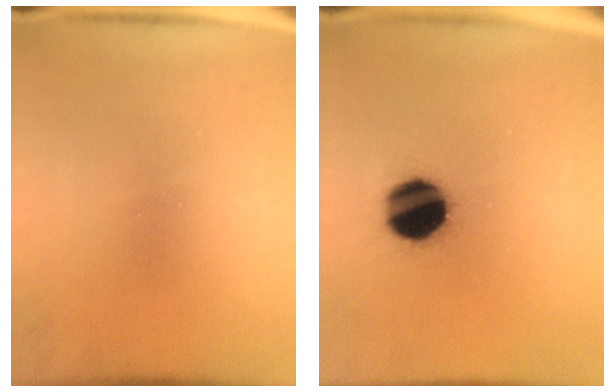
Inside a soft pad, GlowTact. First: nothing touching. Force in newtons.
{"total": 16.2}